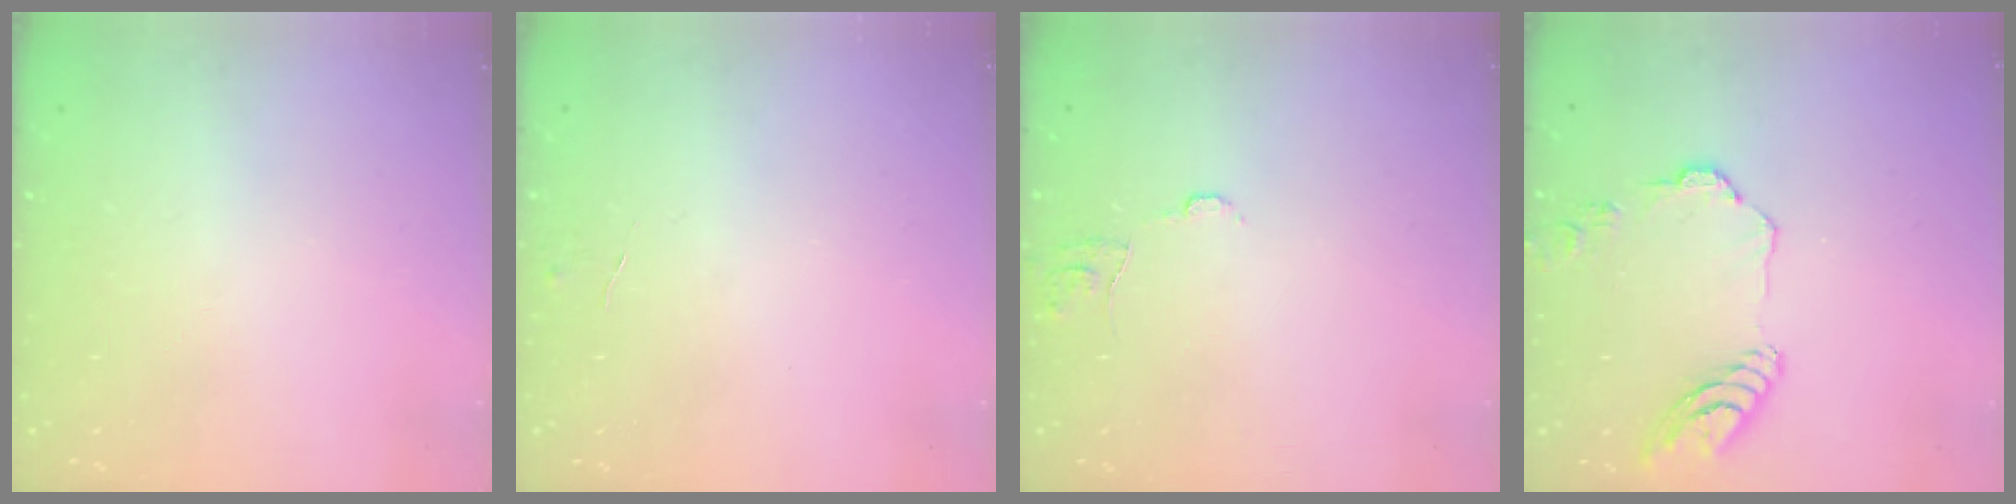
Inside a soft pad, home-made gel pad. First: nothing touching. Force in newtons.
{"total": 3.9, "press": 3.9, "slide": 0.4}
{"total": 5.3, "press": 5.2, "slide": 0.4}
{"total": 11.4, "press": 11.4, "slide": 0.9}